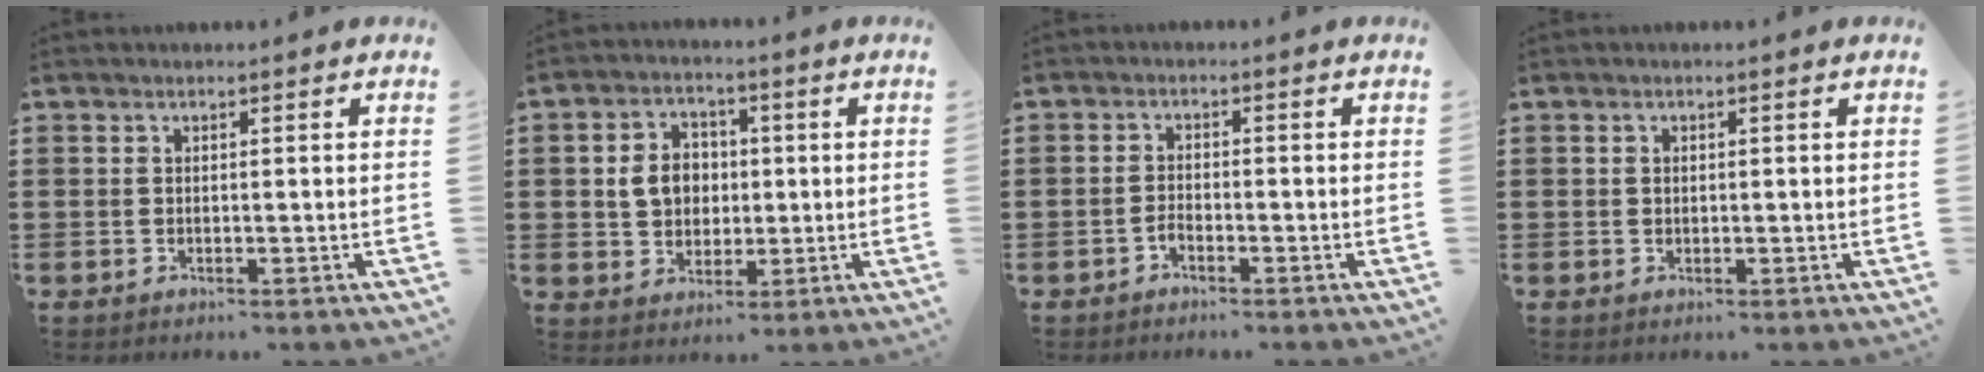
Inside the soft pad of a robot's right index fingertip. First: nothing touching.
{"total": 6.3, "force": [0.5, 5.4, 3.2], "torque": [-0.072, 0.017, 0.005]}
{"total": 1.4, "force": [-1.1, 0.7, 0.4], "torque": [-0.012, 0.000, -0.022]}
{"total": 0.6, "force": [0.2, 0.5, 0.2], "torque": [-0.005, 0.003, 0.003]}